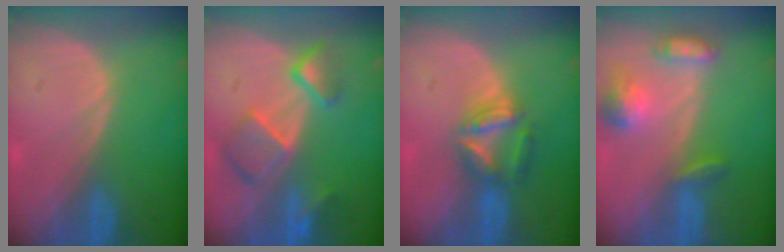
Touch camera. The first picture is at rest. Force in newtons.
{"total": 7.9, "press": 6.8, "slide": 4.1}
{"total": 5.7, "press": 5.7, "slide": 0.4}
{"total": 6.2, "press": 6.2, "slide": 0.4}